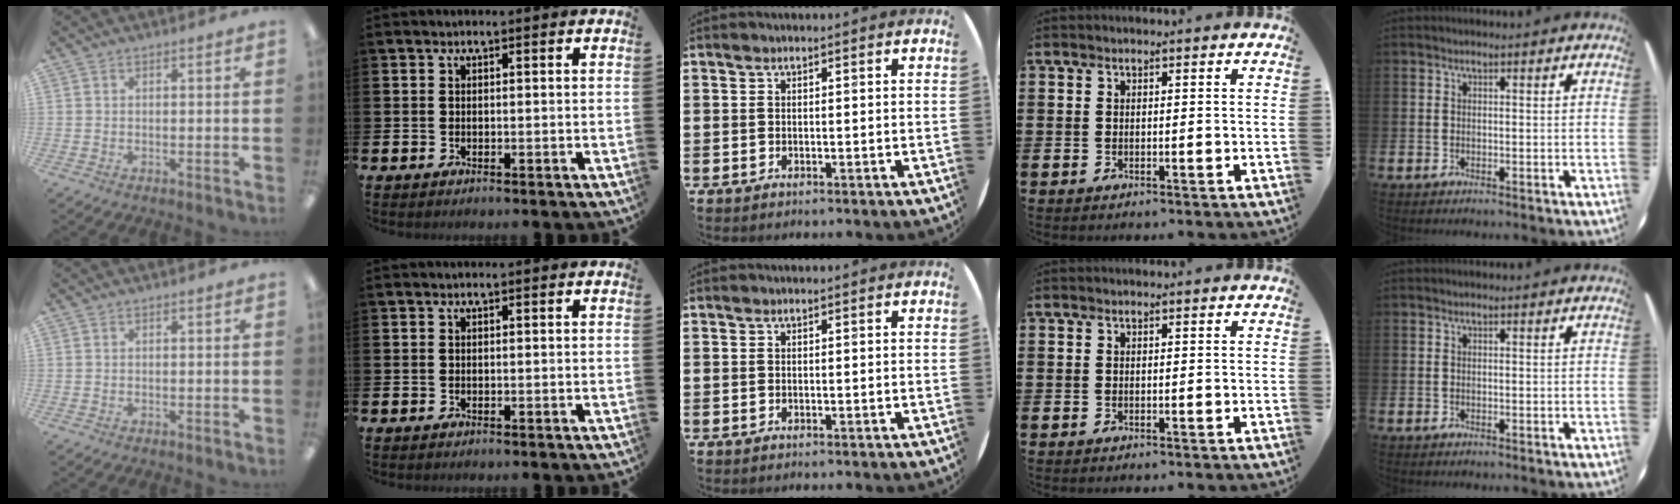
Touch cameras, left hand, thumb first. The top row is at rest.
{}